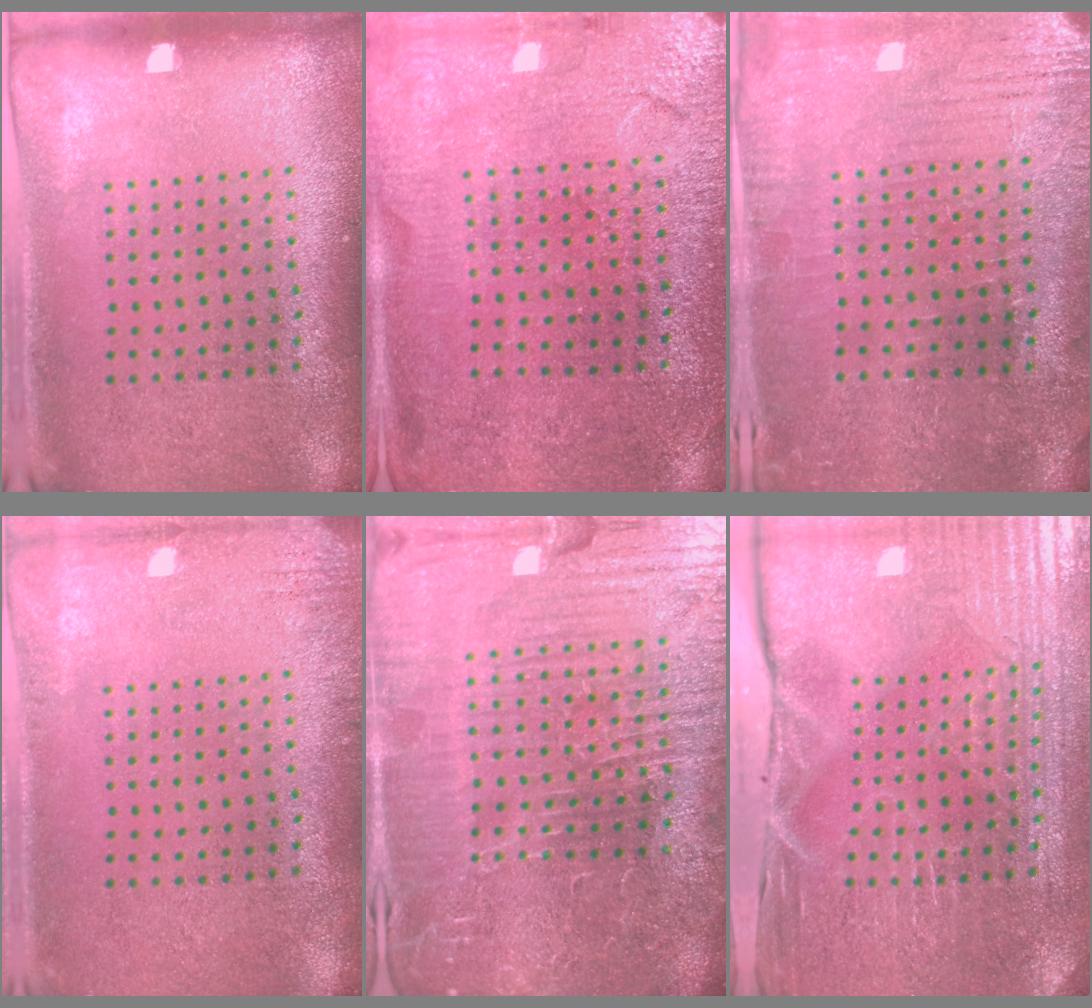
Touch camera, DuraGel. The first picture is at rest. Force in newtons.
{"total": 1.5, "press": 1.5, "slide": 0.2}
{"total": 0.9, "press": 0.8, "slide": 0.4}
{"total": 1.5, "press": 1.5, "slide": 0.2}
{"total": 6.8, "press": 6.2, "slide": 2.7}
{"total": 4.1, "press": 4.1, "slide": 0.5}